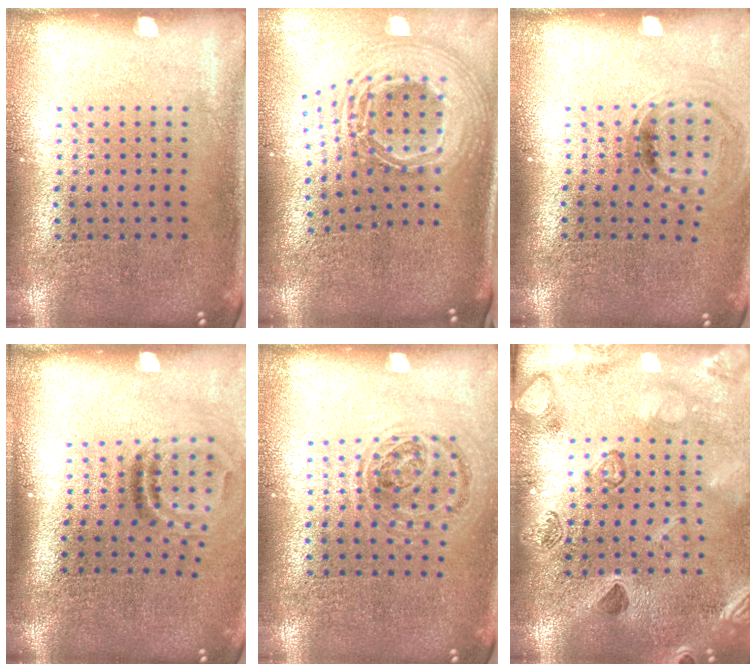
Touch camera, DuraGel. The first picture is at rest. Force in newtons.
{"total": 2.8, "press": 1.9, "slide": 2.0}
{"total": 0.9, "press": 0.9, "slide": 0.2}
{"total": 1.9, "press": 1.1, "slide": 1.5}
{"total": 0.9, "press": 0.9, "slide": 0.3}
{"total": 2.3, "press": 2.3, "slide": 0.3}